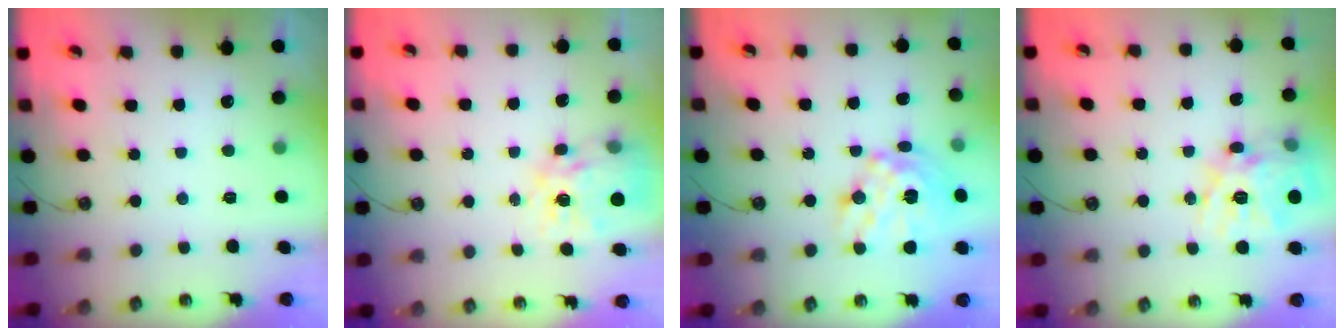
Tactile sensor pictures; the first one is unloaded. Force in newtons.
{"total": 15.4, "press": 15.3, "slide": 1.5}
{"total": 18.5, "press": 18.4, "slide": 1.6}
{"total": 20.0, "press": 19.8, "slide": 2.8}